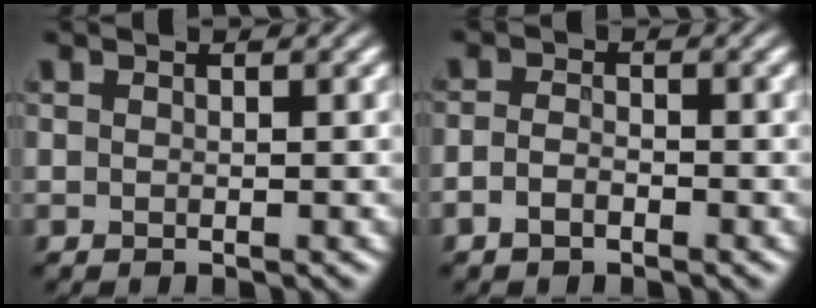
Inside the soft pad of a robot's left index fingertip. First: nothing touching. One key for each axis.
{"total": 1.1, "fx": -1.1, "fy": 0.2, "fz": 0.3, "tx": -0.016, "ty": 0.003, "tz": -0.016}